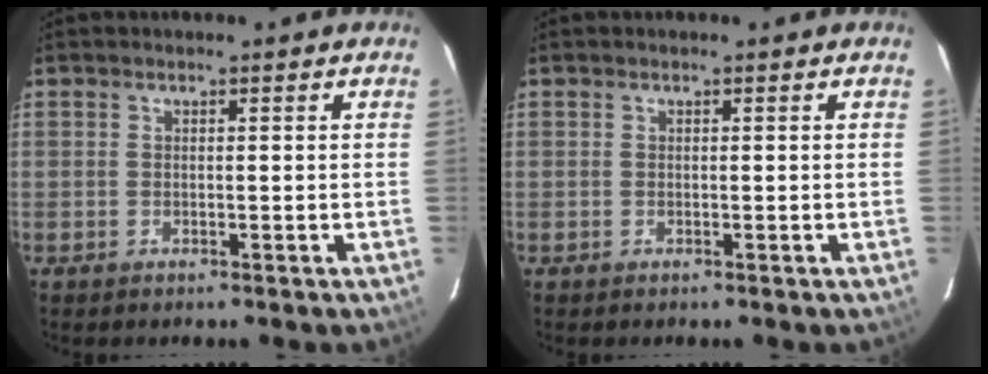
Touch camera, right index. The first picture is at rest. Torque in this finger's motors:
{"motor_torque": [0.00, 0.00, 0.00, 0.00]}